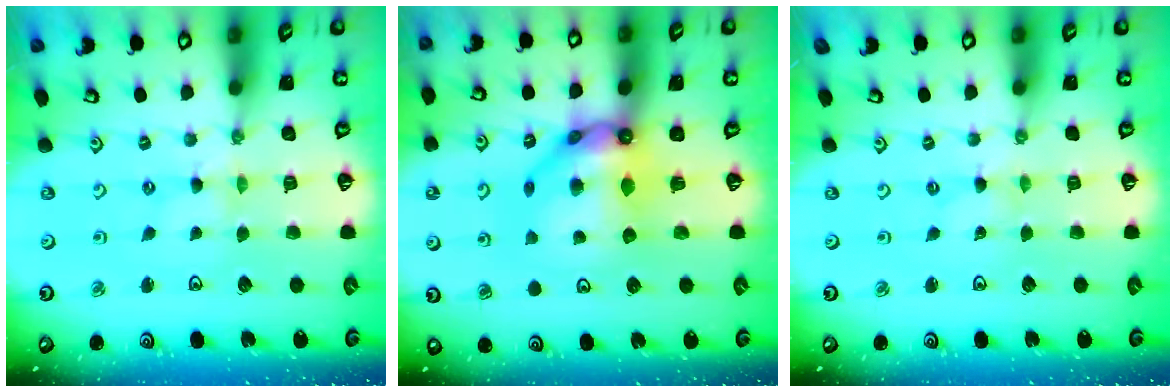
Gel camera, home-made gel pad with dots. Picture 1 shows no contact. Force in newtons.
{"total": 12.4, "press": 12.3, "slide": 1.5}
{"total": 0.0}